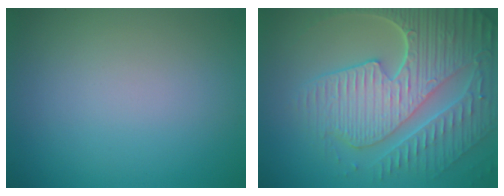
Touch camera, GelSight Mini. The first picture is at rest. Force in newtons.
{"total": 8.9, "press": 6.4, "slide": 6.2}